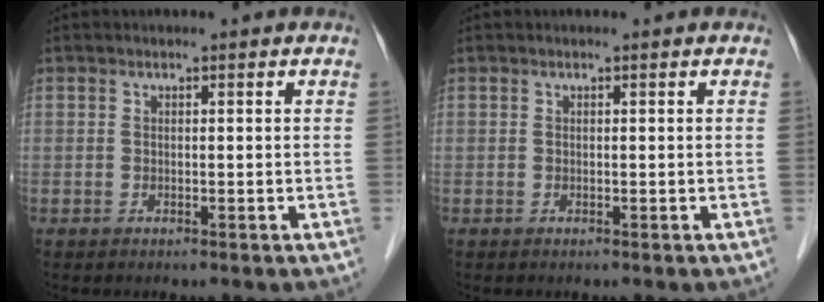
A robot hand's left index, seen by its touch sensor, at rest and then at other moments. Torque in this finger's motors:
{"motor_torque": [-0.06, 0.02, 0.01, -0.01]}